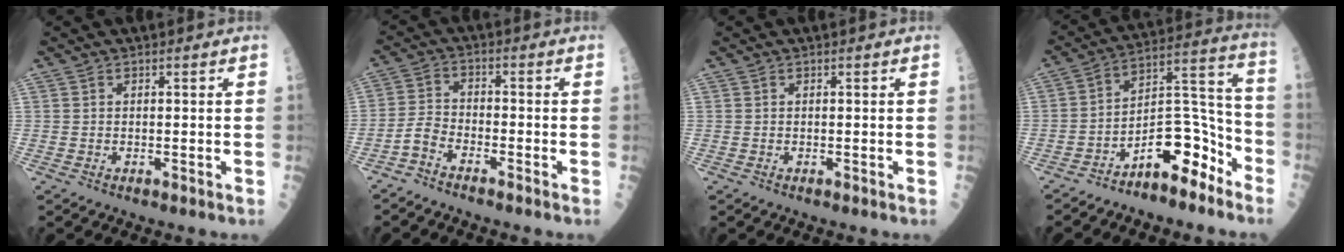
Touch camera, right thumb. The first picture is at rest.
{"total": 3.8, "force": [-2.9, 1.1, 2.2], "torque": [-0.054, 0.026, -0.063]}
{"total": 0.0}
{"total": 13.2, "force": [-8.4, 5.3, 8.7], "torque": [-0.114, 0.099, -0.136]}